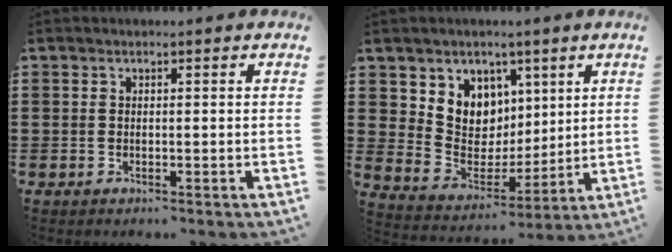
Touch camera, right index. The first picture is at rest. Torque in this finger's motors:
{"motor_torque": [1.29, 0.85, 0.20, 0.10]}